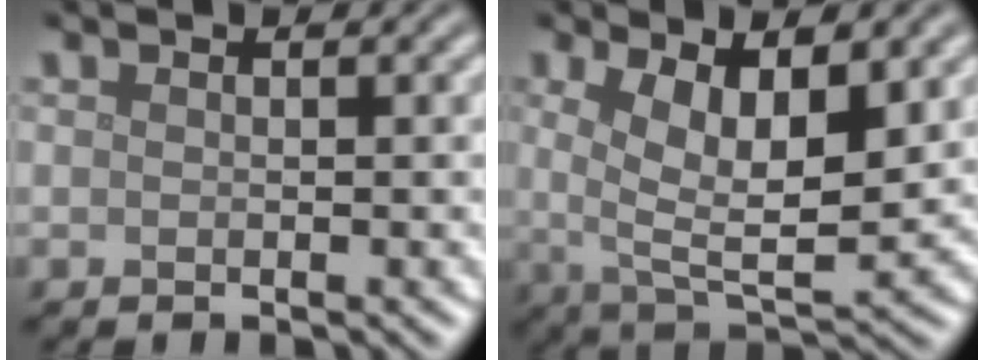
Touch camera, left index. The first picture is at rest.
{"total": 7.6, "force": [1.7, 2.9, 6.8], "torque": [-0.123, -0.008, 0.030]}